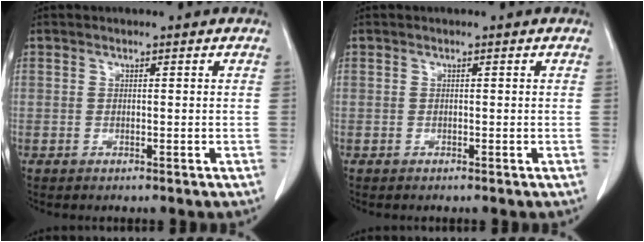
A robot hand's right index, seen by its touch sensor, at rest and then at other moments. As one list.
[{"total": 0.0}]